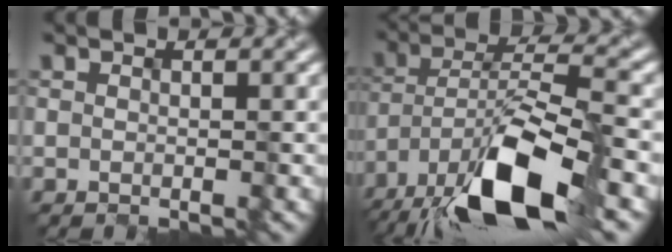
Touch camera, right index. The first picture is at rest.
{"total": 12.2, "force": [-7.9, 2.8, 8.9], "torque": [-0.165, -0.001, -0.143]}